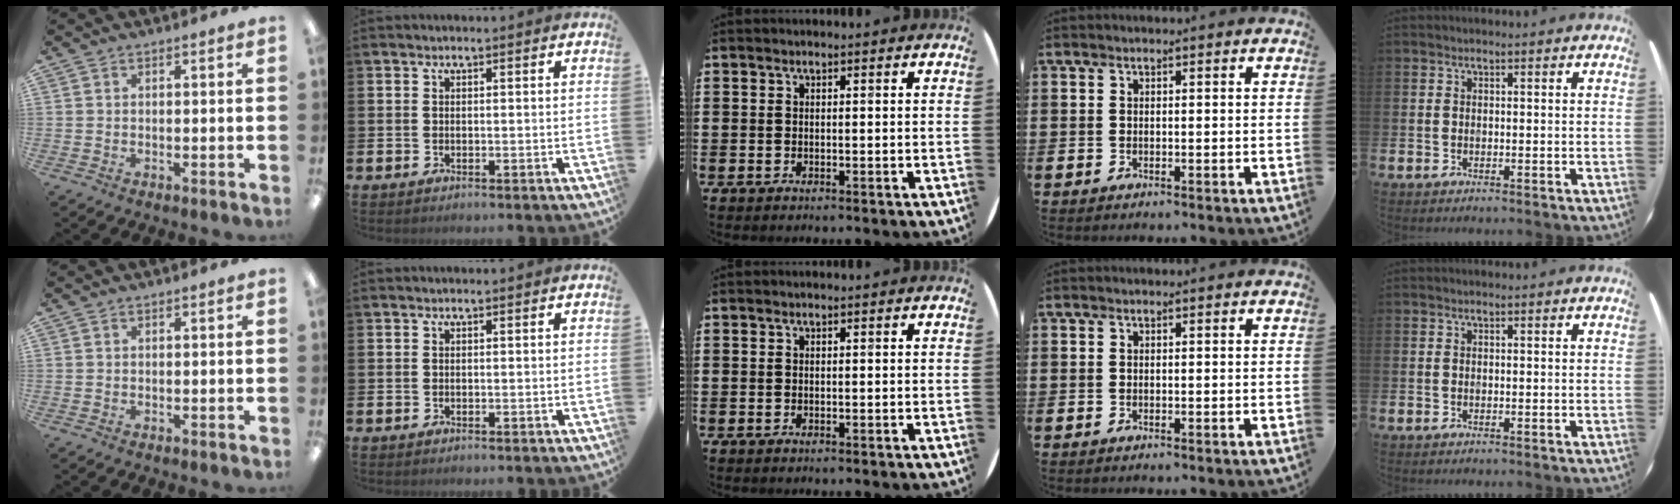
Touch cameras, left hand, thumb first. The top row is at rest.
{}